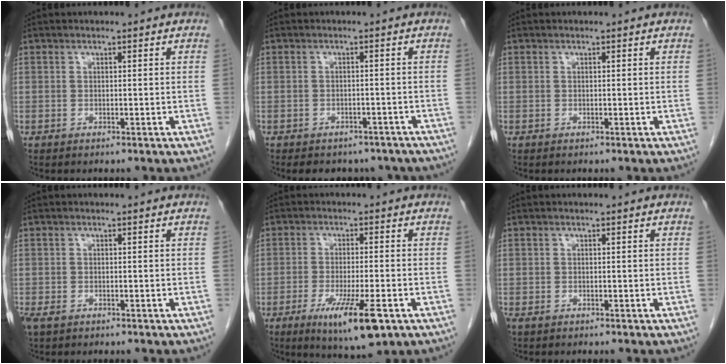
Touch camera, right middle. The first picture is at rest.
{"total": 9.8, "force": [-8.2, 4.5, 2.8], "torque": [-0.038, 0.001, -0.085]}
{"total": 0.0}
{"total": 2.3, "force": [-1.6, 1.1, 1.2], "torque": [-0.030, -0.004, -0.023]}
{"total": 9.7, "force": [-4.8, 1.2, 8.3], "torque": [-0.146, -0.026, -0.071]}
{"total": 1.3, "force": [-1.1, 0.4, 0.6], "torque": [-0.015, -0.003, -0.014]}